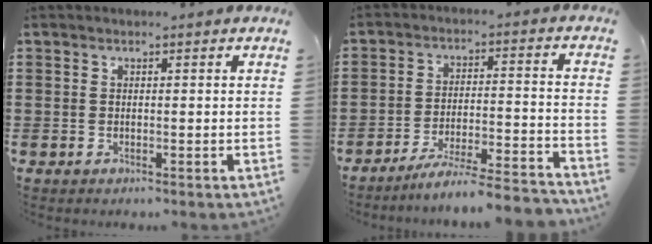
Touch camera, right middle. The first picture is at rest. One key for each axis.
{"total": 6.6, "fx": -6.1, "fy": -0.3, "fz": 2.4, "tx": -0.047, "ty": -0.010, "tz": -0.119}